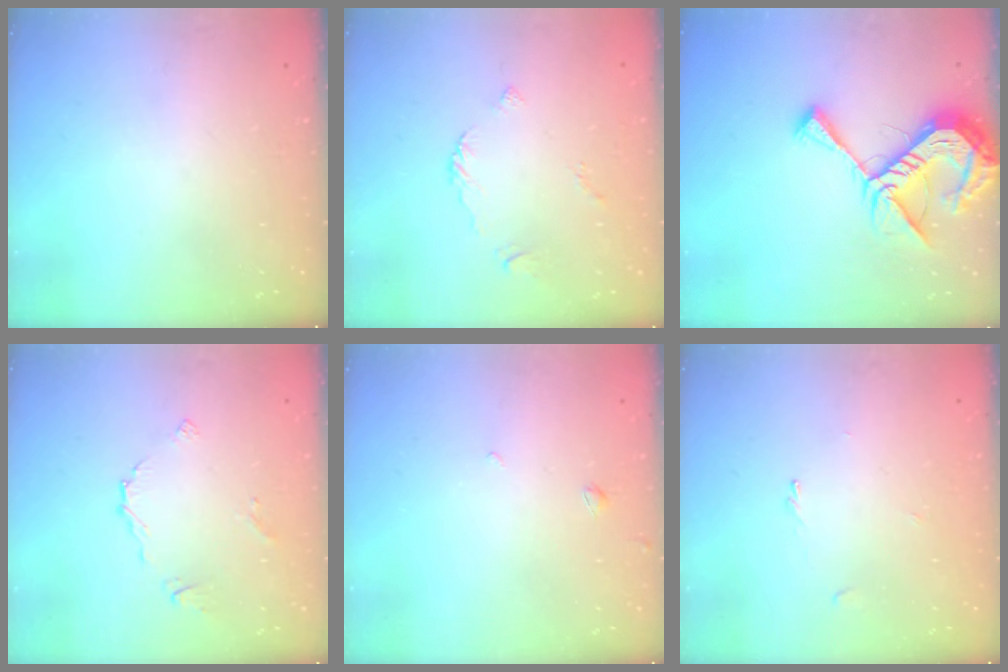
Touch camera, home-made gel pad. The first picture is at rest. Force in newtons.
{"total": 3.0, "press": 3.0, "slide": 0.4}
{"total": 14.7, "press": 14.6, "slide": 1.4}
{"total": 4.9, "press": 4.9, "slide": 0.3}
{"total": 2.1, "press": 2.1, "slide": 0.5}
{"total": 0.7, "press": 0.6, "slide": 0.4}